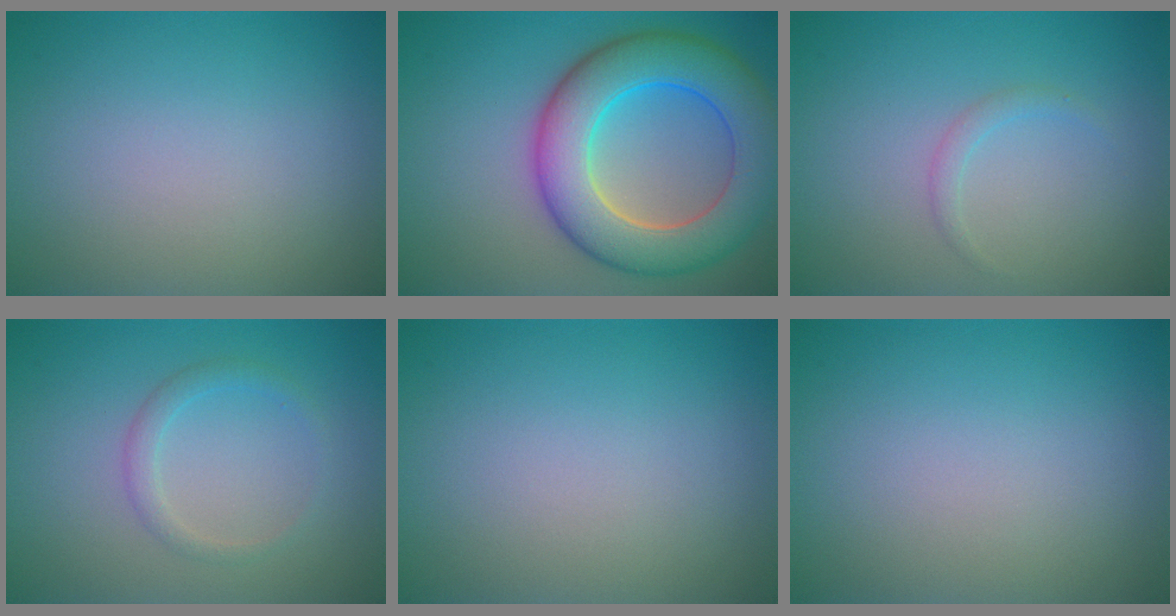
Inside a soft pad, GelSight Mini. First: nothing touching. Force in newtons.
{"total": 9.9, "press": 9.9, "slide": 0.4}
{"total": 1.0, "press": 1.0, "slide": 0.0}
{"total": 1.5, "press": 1.5, "slide": 0.0}
{"total": 0.0}
{"total": 0.0}